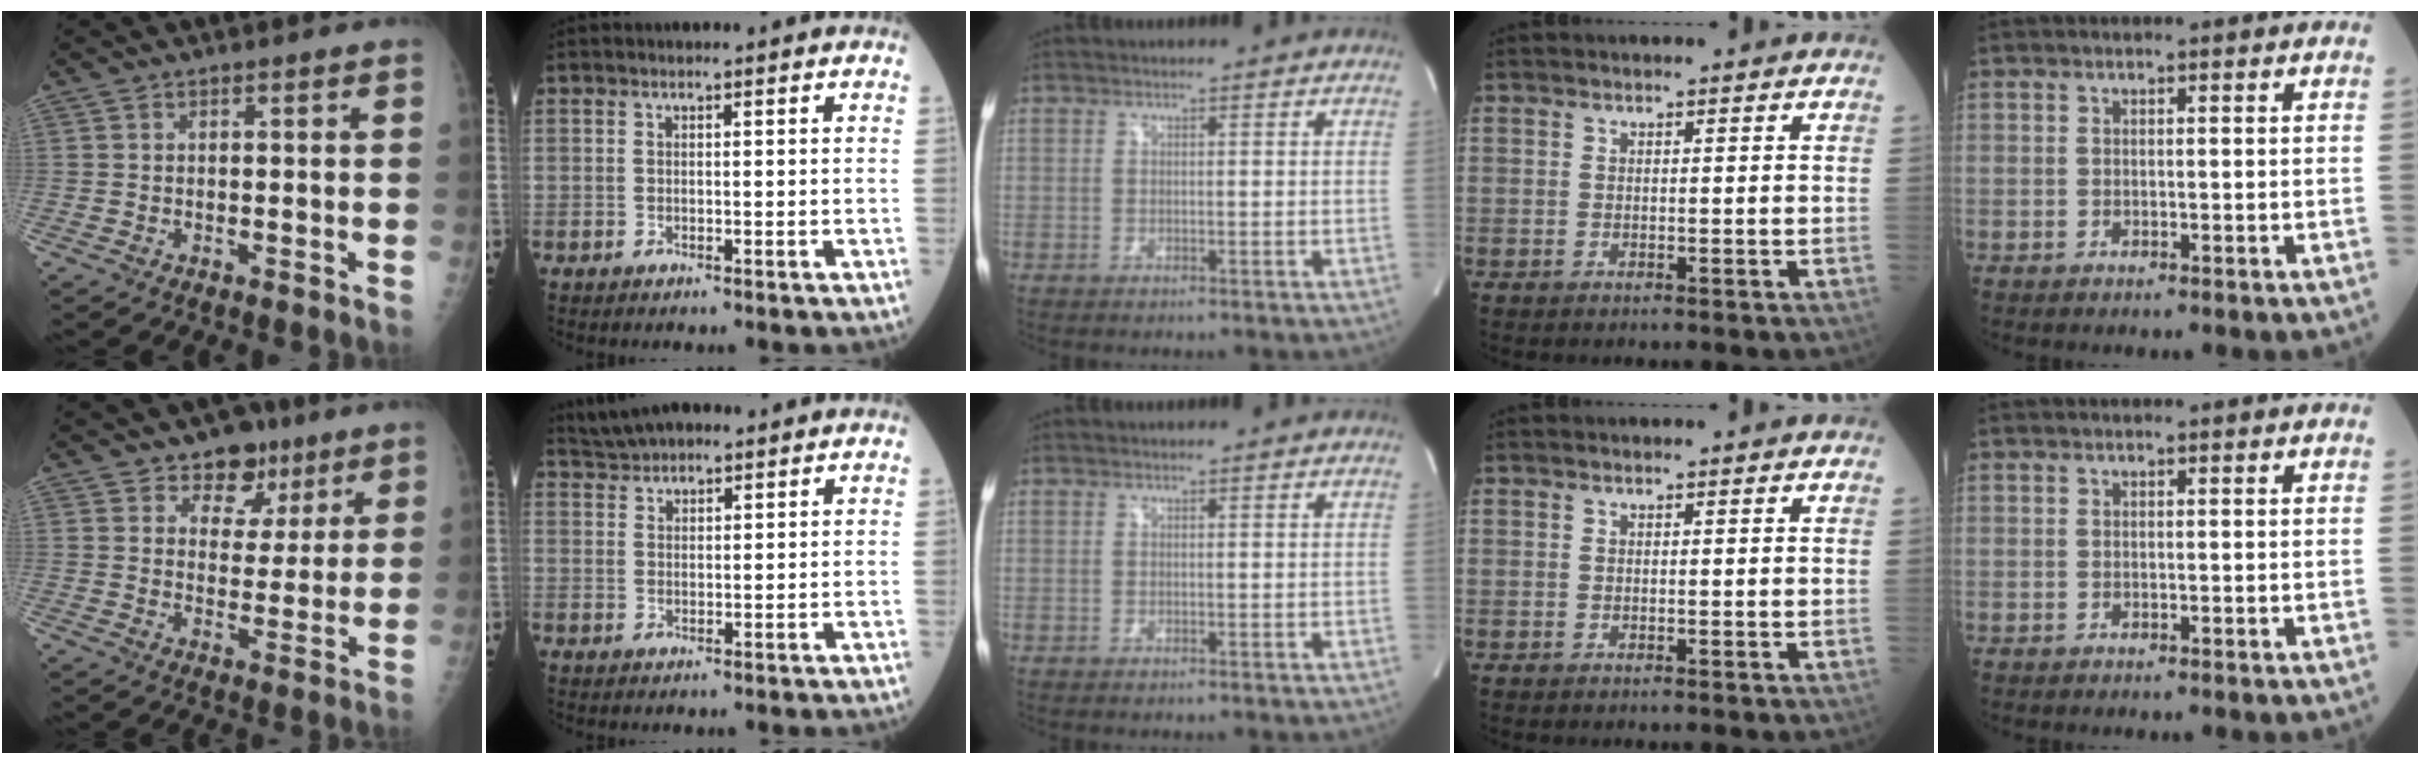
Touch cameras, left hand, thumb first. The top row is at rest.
{"thumb": {"total": 8.2, "force": [5.3, 5.9, 2.2], "torque": [0.010, -0.020, 0.078]}, "index": {"total": 4.1, "force": [3.7, 1.2, 1.4], "torque": [-0.037, 0.034, 0.072]}}